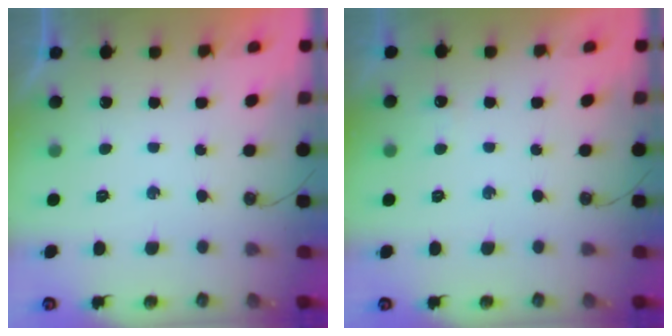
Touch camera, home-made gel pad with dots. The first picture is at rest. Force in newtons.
{"total": 2.9, "press": 2.8, "slide": 0.7}